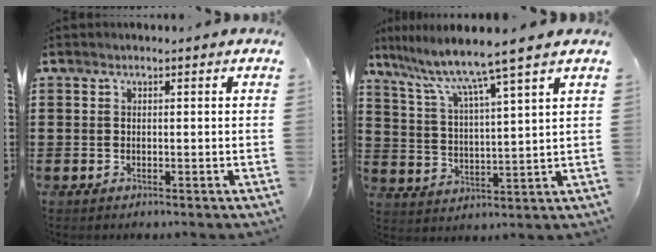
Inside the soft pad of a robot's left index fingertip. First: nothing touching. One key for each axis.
{"total": 7.3, "fx": 5.9, "fy": -0.9, "fz": 4.1, "tx": -0.106, "ty": -0.044, "tz": 0.092}